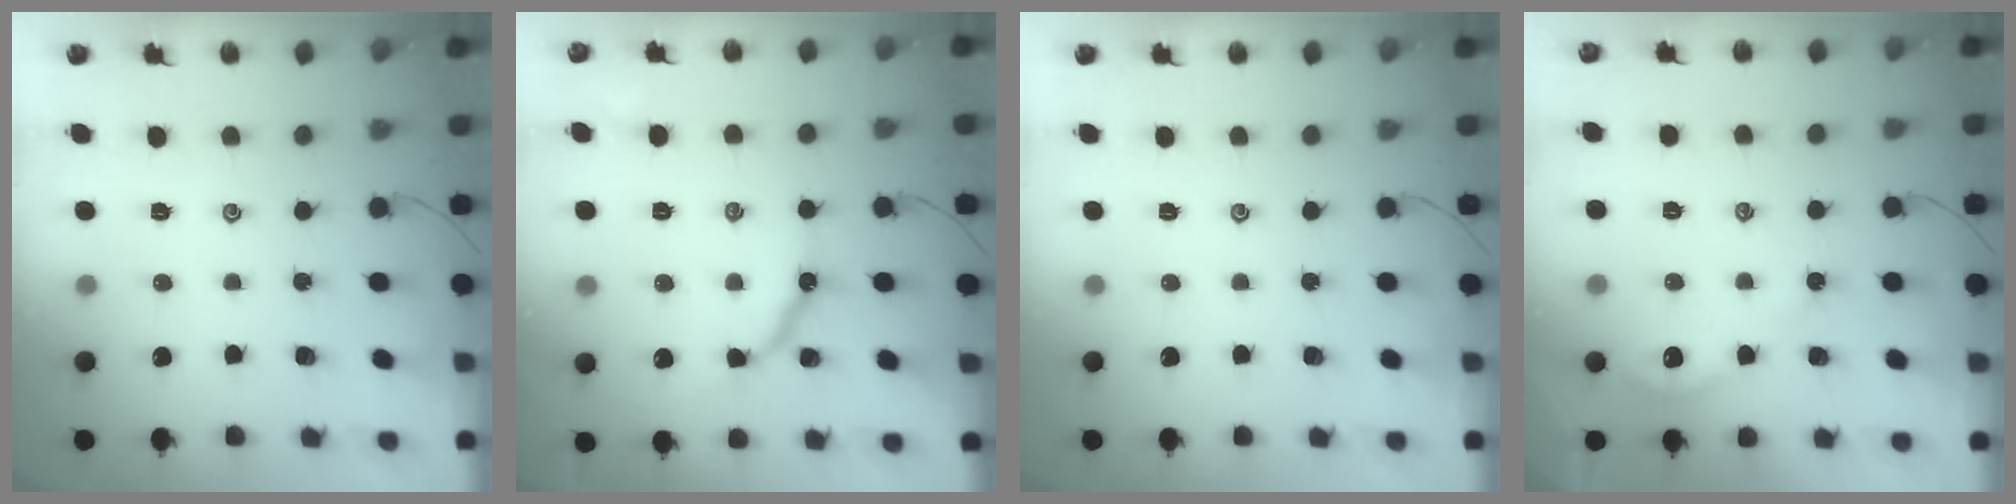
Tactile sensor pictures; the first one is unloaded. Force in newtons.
{"total": 9.3, "press": 9.3, "slide": 0.1}
{"total": 0.0}
{"total": 2.9, "press": 2.9, "slide": 0.3}